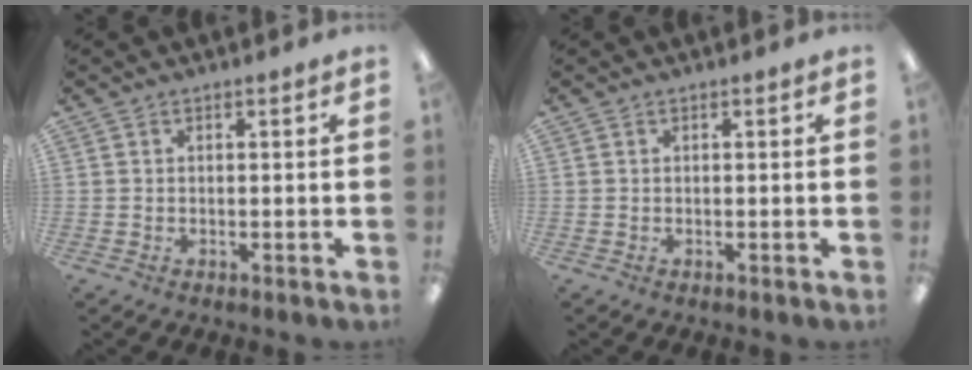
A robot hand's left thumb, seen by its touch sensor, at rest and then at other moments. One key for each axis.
{"total": 0.0}